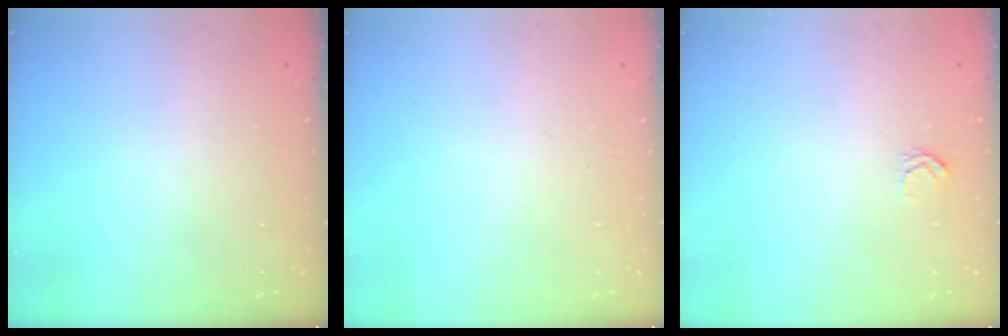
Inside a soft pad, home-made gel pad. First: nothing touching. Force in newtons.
{"total": 0.0}
{"total": 3.3, "press": 3.2, "slide": 0.4}